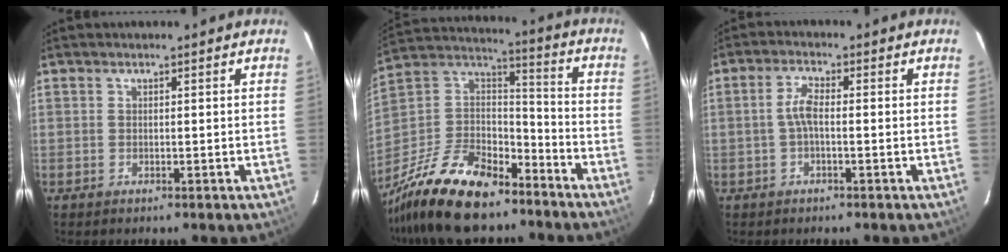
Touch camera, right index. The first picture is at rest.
{"total": 23.6, "force": [-17.0, 10.6, 12.4], "torque": [-0.277, 0.009, -0.284]}
{"total": 3.2, "force": [-0.5, 0.9, 3.0], "torque": [-0.065, 0.009, -0.012]}